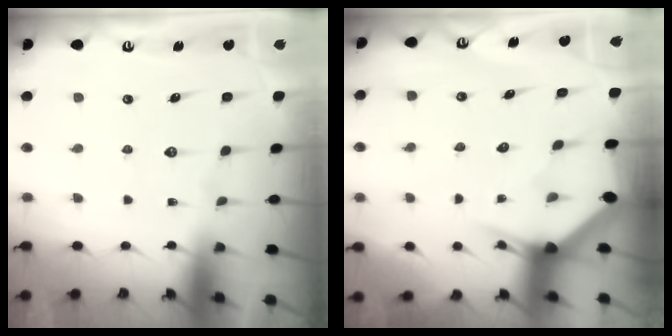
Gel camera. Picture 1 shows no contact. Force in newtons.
{"total": 3.3, "press": 3.3, "slide": 0.0}